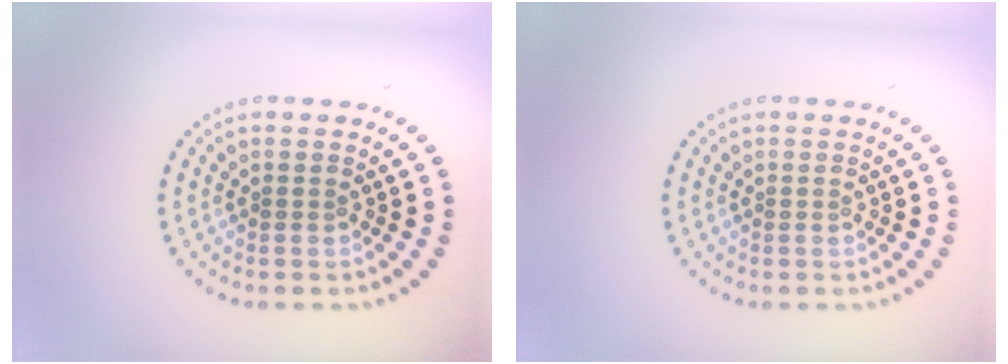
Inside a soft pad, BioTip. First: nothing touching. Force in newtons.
{"total": 0.0}